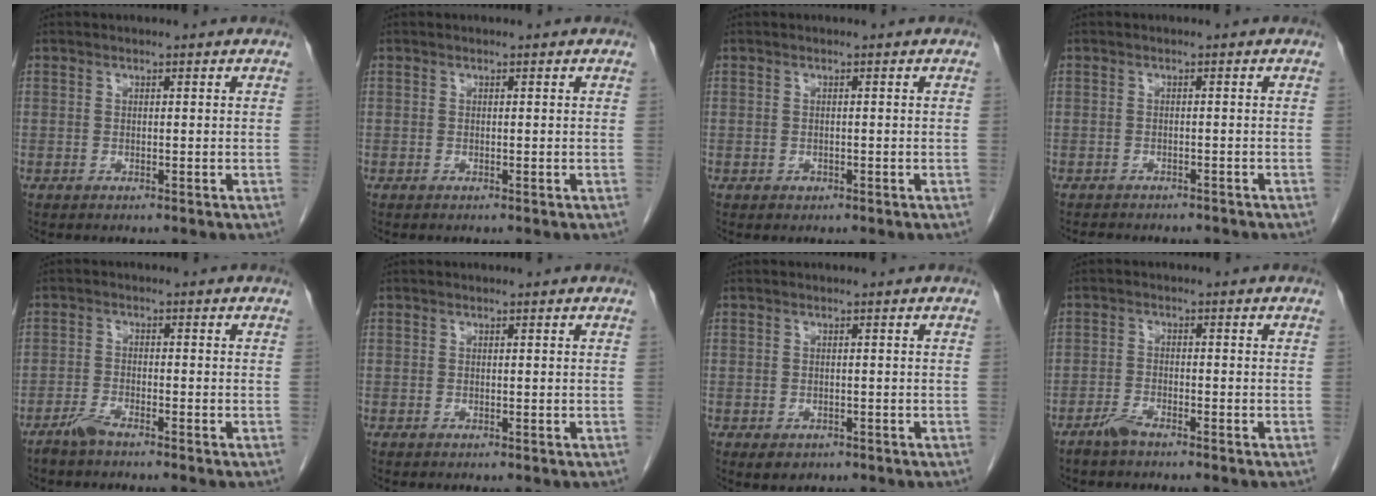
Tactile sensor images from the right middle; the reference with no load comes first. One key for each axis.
{"total": 0.0}
{"total": 0.6, "fx": -0.3, "fy": 0.5, "fz": 0.2, "tx": -0.004, "ty": 0.001, "tz": -0.004}
{"total": 6.8, "fx": -6.0, "fy": 2.2, "fz": 2.3, "tx": -0.032, "ty": 0.002, "tz": -0.075}
{"total": 2.7, "fx": -2.4, "fy": 0.1, "fz": 1.3, "tx": -0.034, "ty": -0.003, "tz": -0.050}
{"total": 0.0}
{"total": 2.4, "fx": -1.4, "fy": 1.7, "fz": 1.1, "tx": -0.012, "ty": 0.000, "tz": -0.009}
{"total": 2.6, "fx": -2.2, "fy": 0.3, "fz": 1.3, "tx": -0.031, "ty": -0.002, "tz": -0.044}